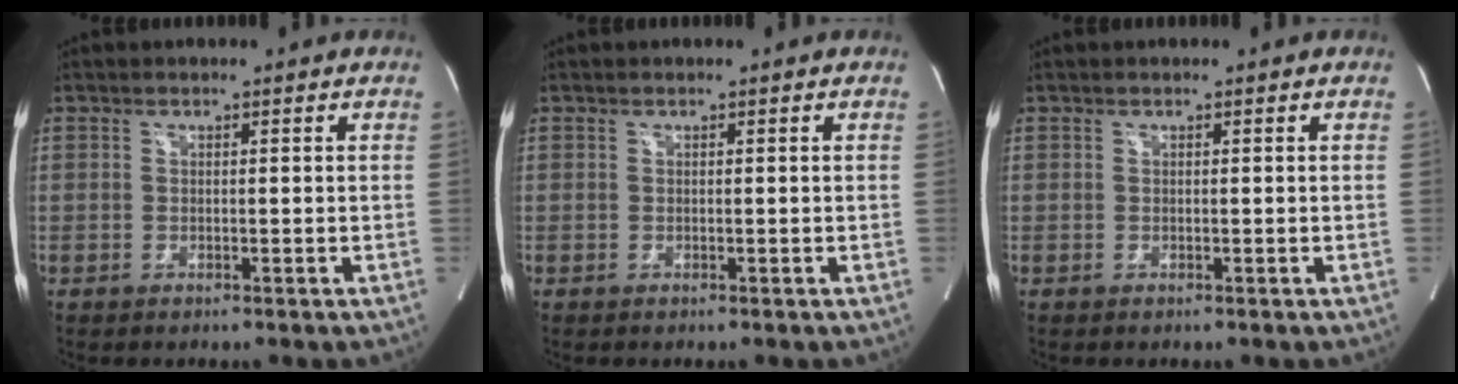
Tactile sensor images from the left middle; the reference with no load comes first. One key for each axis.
{"total": 0.0}
{"total": 0.0}